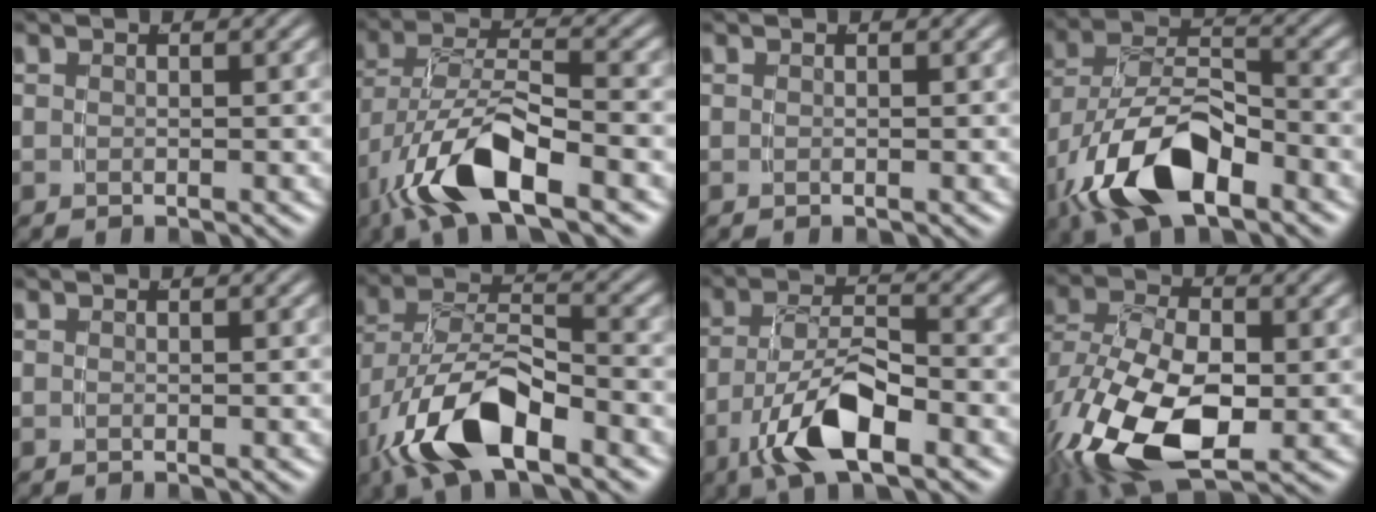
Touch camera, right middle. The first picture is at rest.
{"total": 7.8, "force": [-1.7, 3.9, 6.6], "torque": [-0.135, -0.022, -0.018]}
{"total": 0.0}
{"total": 9.5, "force": [-2.7, 5.8, 7.1], "torque": [-0.136, -0.028, -0.034]}
{"total": 0.0}
{"total": 8.5, "force": [-2.1, 4.9, 6.7], "torque": [-0.133, -0.022, -0.026]}
{"total": 6.2, "force": [-2.7, 2.2, 5.2], "torque": [-0.085, -0.012, -0.038]}
{"total": 10.9, "force": [-2.9, 6.3, 8.4], "torque": [-0.181, -0.046, -0.019]}